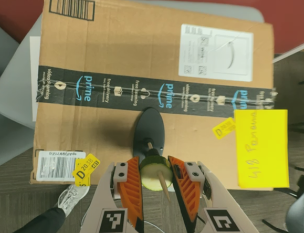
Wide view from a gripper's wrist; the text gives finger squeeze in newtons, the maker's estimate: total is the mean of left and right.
{"total": 12.6, "left": 12.6, "right": 12.5}